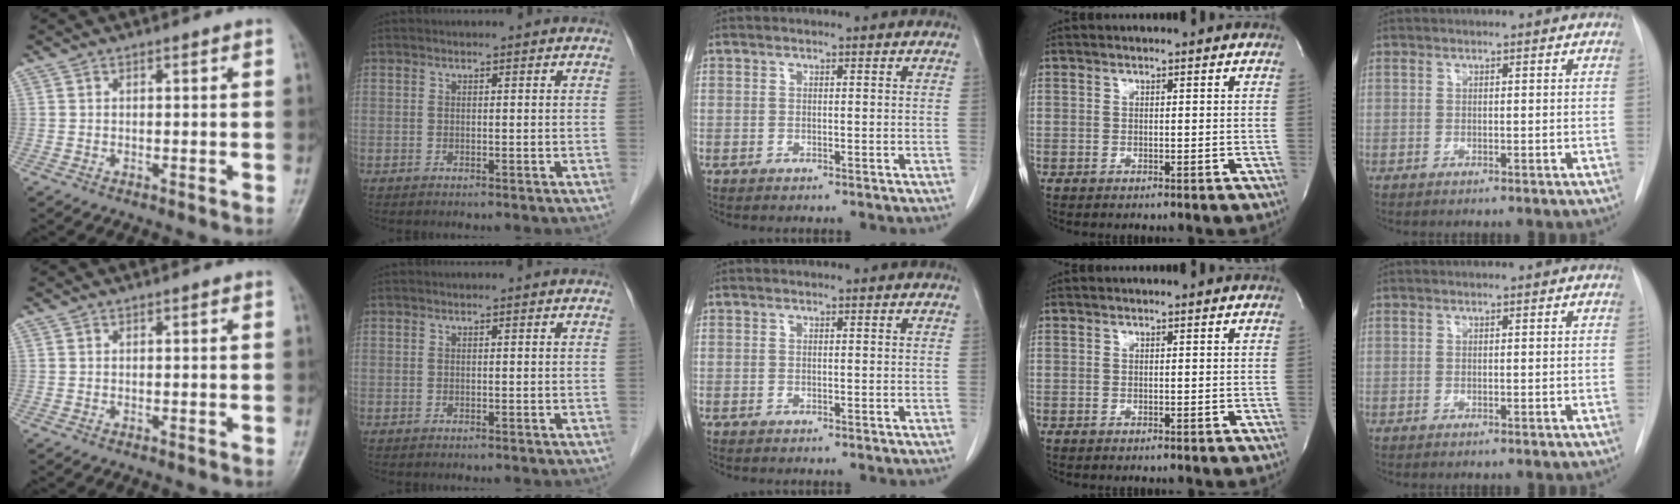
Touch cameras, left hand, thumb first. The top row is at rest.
{}